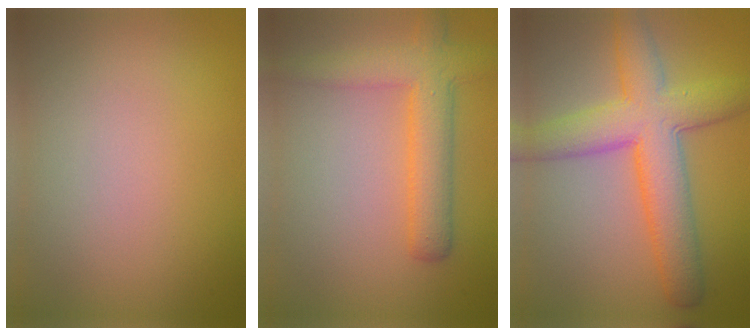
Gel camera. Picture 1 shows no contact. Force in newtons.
{"total": 5.0, "press": 5.0, "slide": 0.2}
{"total": 7.9, "press": 7.9, "slide": 0.2}